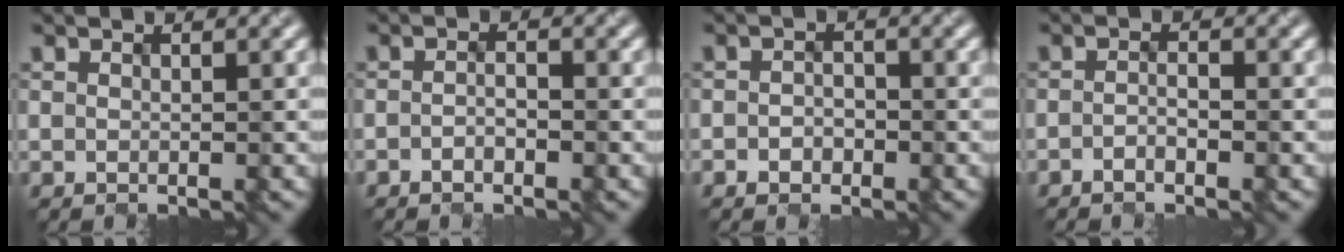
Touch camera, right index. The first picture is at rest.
{"total": 1.5, "force": [-0.9, 0.5, 1.0], "torque": [-0.019, 0.001, -0.021]}
{"total": 1.8, "force": [-0.7, 1.3, 1.0], "torque": [-0.015, 0.001, -0.017]}
{"total": 1.4, "force": [-1.0, 0.3, 0.9], "torque": [-0.018, 0.001, -0.025]}